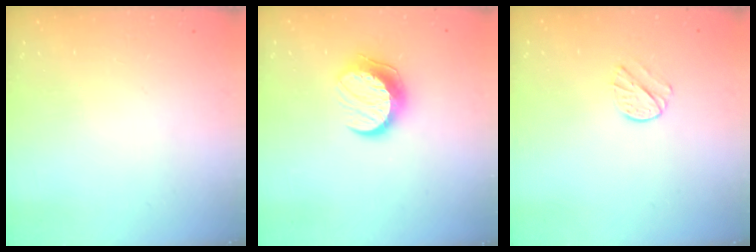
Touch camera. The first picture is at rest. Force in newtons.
{"total": 10.3, "press": 10.3, "slide": 0.3}
{"total": 6.3, "press": 6.3, "slide": 0.8}